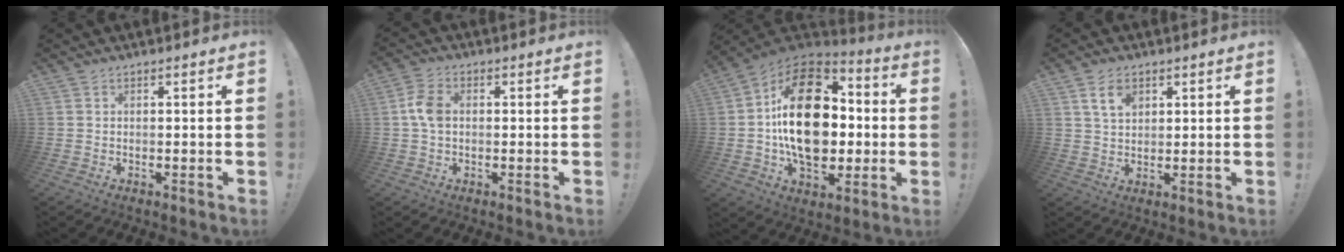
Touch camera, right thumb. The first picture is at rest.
{"total": 6.7, "force": [0.4, 4.4, 5.0], "torque": [-0.093, 0.007, 0.009]}
{"total": 27.1, "force": [0.9, 17.9, 20.3], "torque": [-0.348, 0.009, 0.023]}
{"total": 6.3, "force": [3.0, 4.0, 3.9], "torque": [-0.062, -0.006, 0.057]}